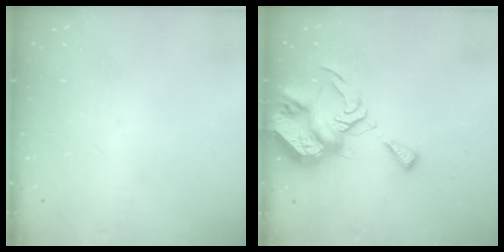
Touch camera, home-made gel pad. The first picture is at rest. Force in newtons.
{"total": 10.3, "press": 10.2, "slide": 1.1}